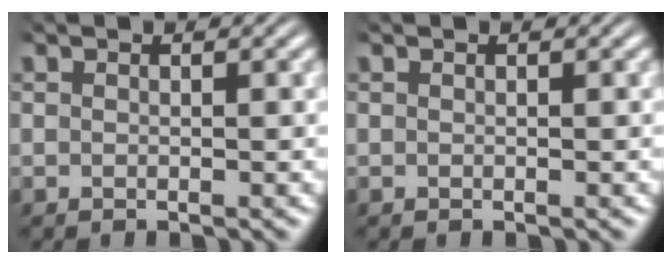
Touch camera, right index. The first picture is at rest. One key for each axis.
{"total": 0.0}